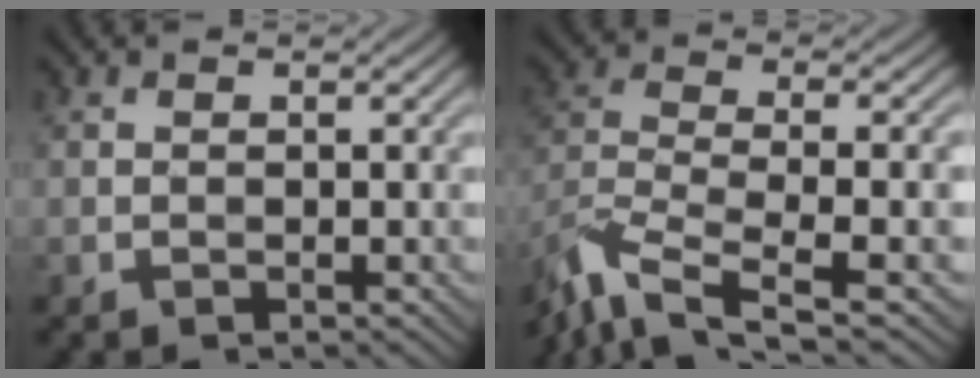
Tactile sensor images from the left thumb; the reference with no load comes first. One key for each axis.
{"total": 10.6, "fx": -7.1, "fy": 2.8, "fz": 7.3, "tx": -0.158, "ty": -0.014, "tz": -0.129}